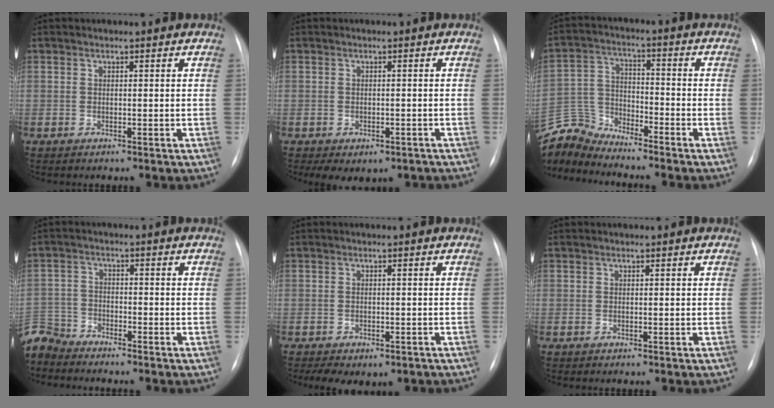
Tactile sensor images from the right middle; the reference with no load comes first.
{"total": 5.6, "force": [-3.8, 3.2, 2.6], "torque": [-0.028, 0.010, -0.043]}
{"total": 7.9, "force": [-7.9, -0.1, -0.8], "torque": [0.006, 0.015, -0.157]}
{"total": 5.9, "force": [-5.8, 1.2, -0.3], "torque": [0.006, -0.004, -0.119]}
{"total": 6.4, "force": [-4.5, 3.4, 3.2], "torque": [-0.043, 0.010, -0.051]}
{"total": 0.0}